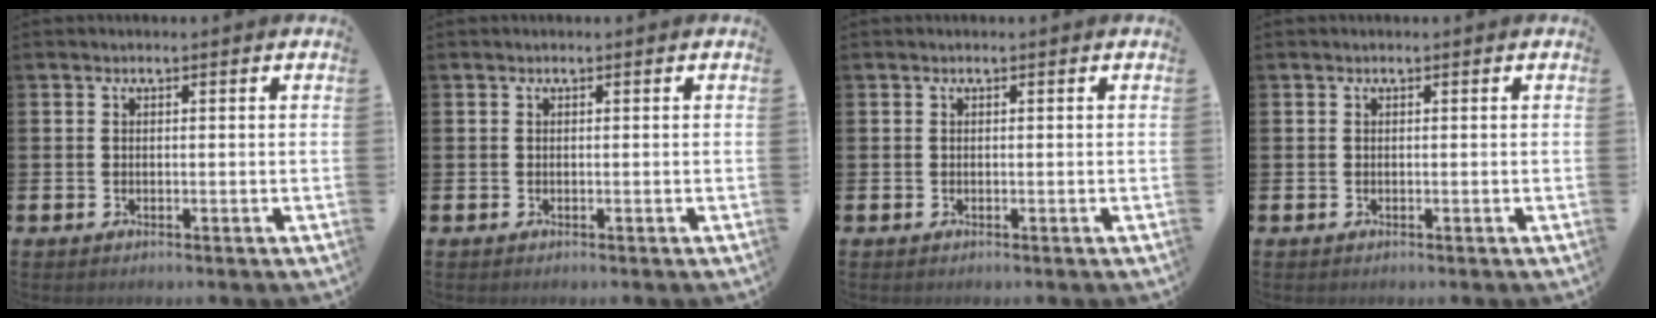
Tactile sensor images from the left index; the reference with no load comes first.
{"total": 0.0}
{"total": 0.0}
{"total": 0.0}